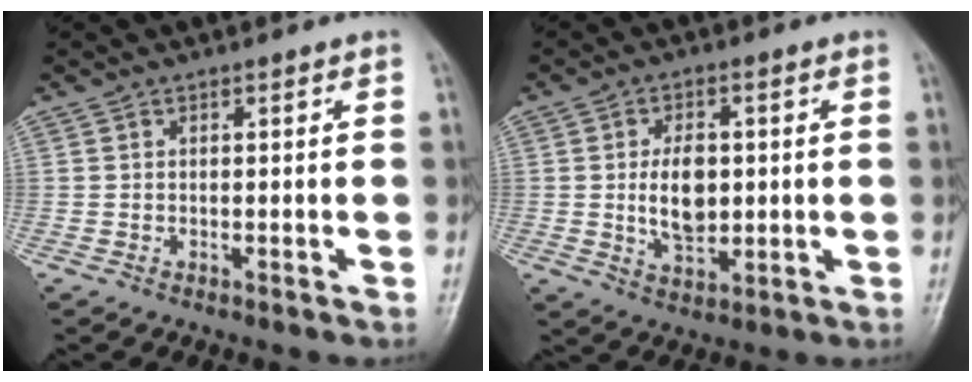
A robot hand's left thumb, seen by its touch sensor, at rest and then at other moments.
{"total": 8.3, "force": [0.4, 4.9, 6.7], "torque": [-0.102, -0.007, 0.011]}